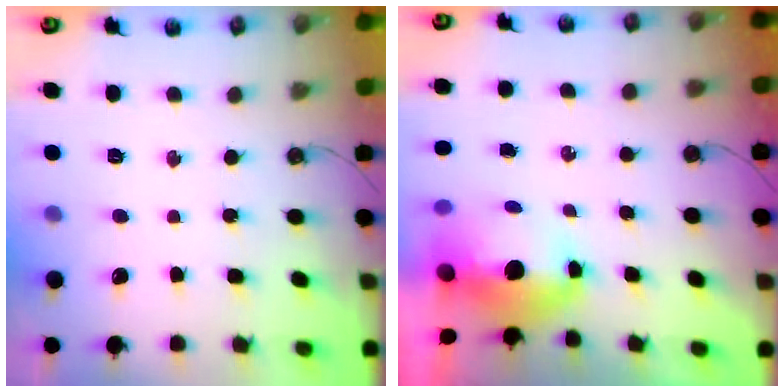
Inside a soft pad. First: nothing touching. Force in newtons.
{"total": 7.0, "press": 6.9, "slide": 1.2}